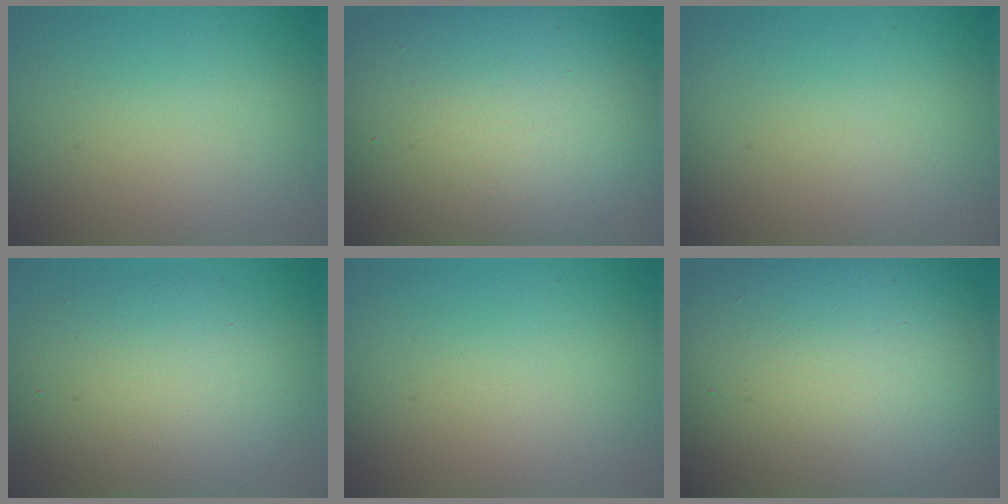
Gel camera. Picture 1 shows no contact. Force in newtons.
{"total": 17.5, "press": 17.5, "slide": 0.8}
{"total": 0.0}
{"total": 6.4, "press": 6.4, "slide": 0.3}
{"total": 0.0}
{"total": 18.3, "press": 18.3, "slide": 1.0}